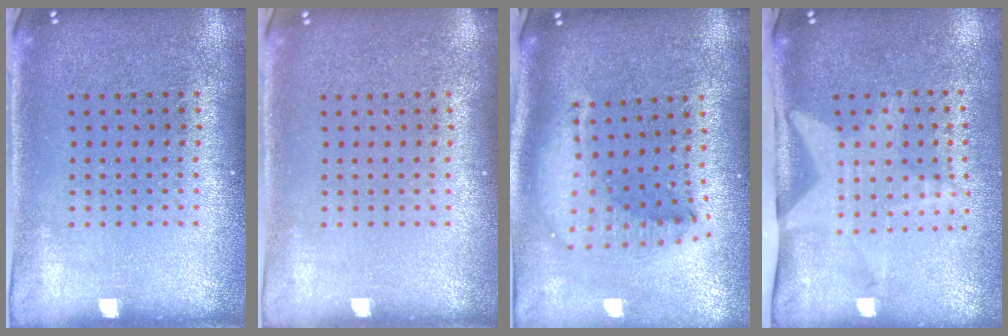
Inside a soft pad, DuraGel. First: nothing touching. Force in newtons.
{"total": 0.0}
{"total": 2.1, "press": 1.7, "slide": 1.3}
{"total": 1.9, "press": 1.6, "slide": 1.0}